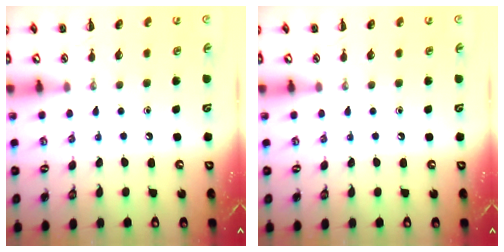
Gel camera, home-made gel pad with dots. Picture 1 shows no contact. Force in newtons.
{"total": 0.5, "press": 0.1, "slide": 0.5}